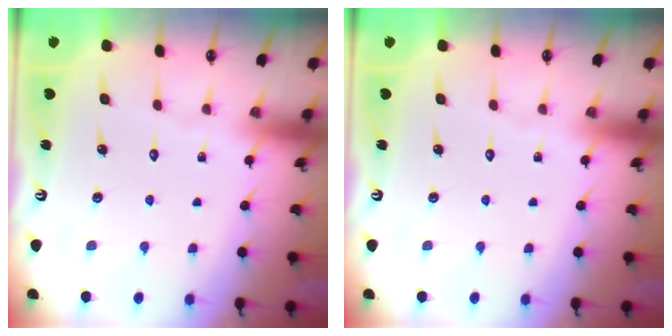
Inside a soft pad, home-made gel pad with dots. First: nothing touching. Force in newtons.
{"total": 0.0}